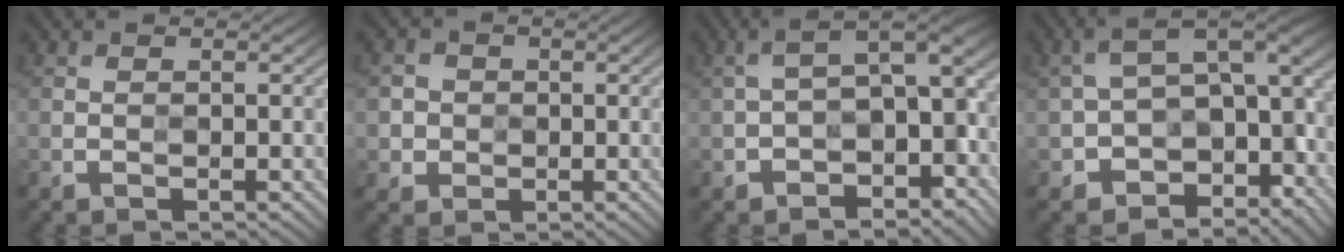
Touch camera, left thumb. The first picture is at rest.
{"total": 3.2, "force": [-0.1, 3.2, 0.6], "torque": [-0.016, -0.001, -0.016]}
{"total": 9.7, "force": [-3.5, 4.6, 7.7], "torque": [-0.114, -0.003, -0.059]}
{"total": 11.0, "force": [-4.1, 7.1, 7.3], "torque": [-0.130, -0.025, -0.062]}